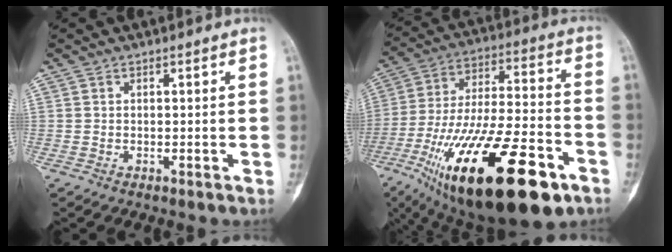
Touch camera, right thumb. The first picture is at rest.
{"total": 32.2, "force": [-15.6, 11.0, 26.0], "torque": [-0.470, 0.037, -0.253]}